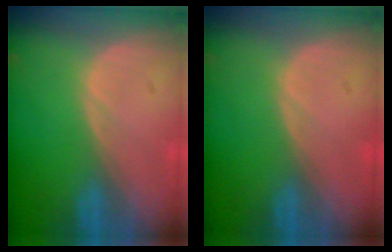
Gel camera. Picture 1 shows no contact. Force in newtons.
{"total": 0.0}